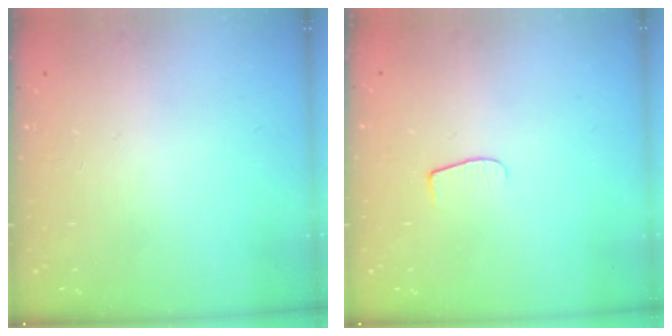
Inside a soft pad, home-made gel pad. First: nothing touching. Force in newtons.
{"total": 6.0, "press": 6.0, "slide": 0.6}